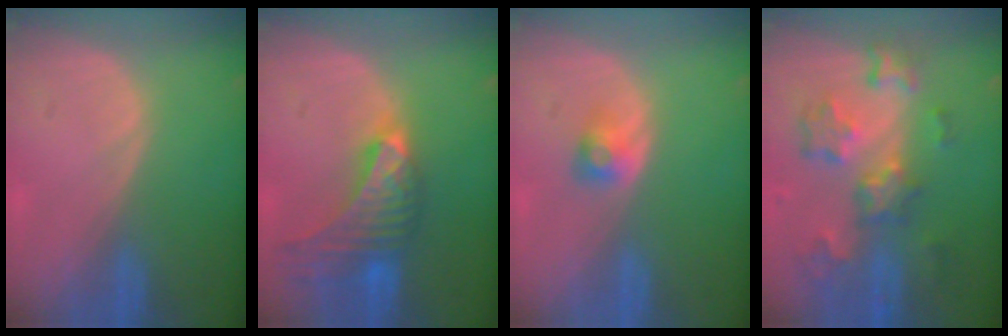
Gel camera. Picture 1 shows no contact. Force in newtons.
{"total": 9.8, "press": 8.7, "slide": 4.6}
{"total": 2.6, "press": 2.3, "slide": 1.2}
{"total": 9.2, "press": 8.1, "slide": 4.5}